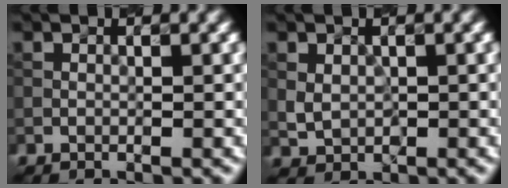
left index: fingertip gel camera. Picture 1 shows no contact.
{"total": 1.6, "force": [0.3, 1.3, 0.9], "torque": [-0.019, -0.002, 0.009]}